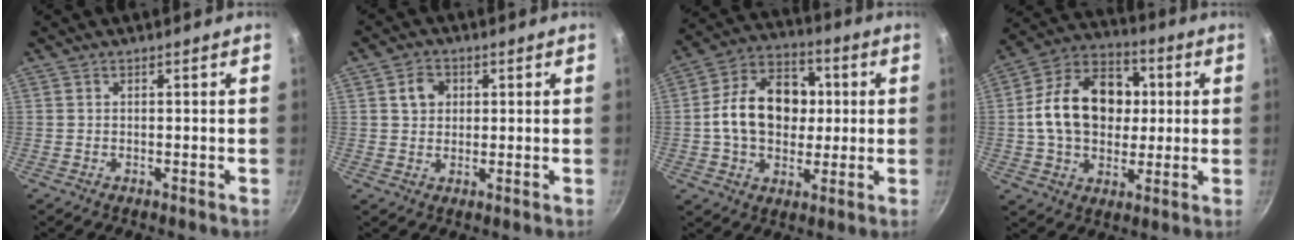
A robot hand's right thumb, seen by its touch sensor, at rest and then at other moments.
{"total": 4.4, "force": [1.2, 3.7, 2.1], "torque": [-0.014, 0.007, 0.017]}
{"total": 16.6, "force": [0.9, 12.3, 11.1], "torque": [-0.146, 0.023, 0.003]}
{"total": 18.7, "force": [1.6, 13.9, 12.4], "torque": [-0.171, 0.024, 0.014]}